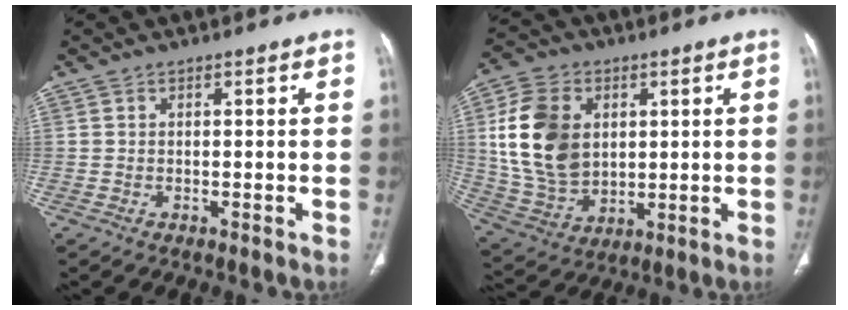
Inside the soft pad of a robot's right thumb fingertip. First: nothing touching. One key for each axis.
{"total": 16.7, "fx": 3.3, "fy": 12.0, "fz": 11.0, "tx": -0.190, "ty": -0.008, "tz": 0.073}